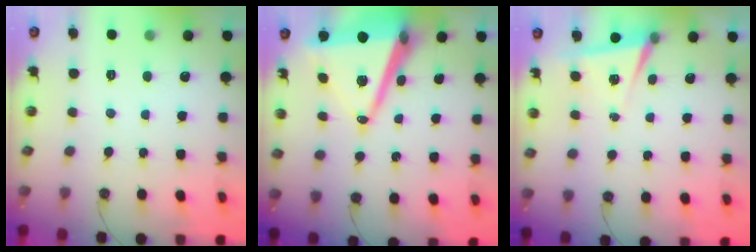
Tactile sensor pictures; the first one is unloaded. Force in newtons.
{"total": 16.1, "press": 15.7, "slide": 3.9}
{"total": 4.5, "press": 4.0, "slide": 2.1}